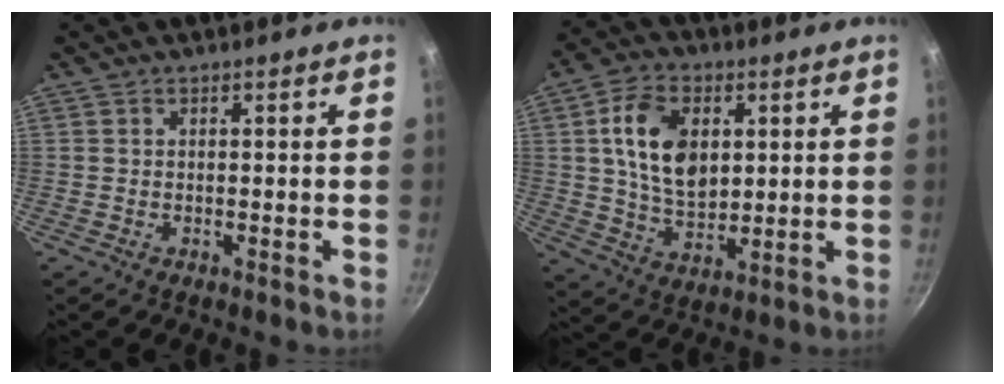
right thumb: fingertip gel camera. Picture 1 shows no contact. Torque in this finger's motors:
{"motor_torque": [1.90, 1.73, 0.75, -0.59, 0.35]}